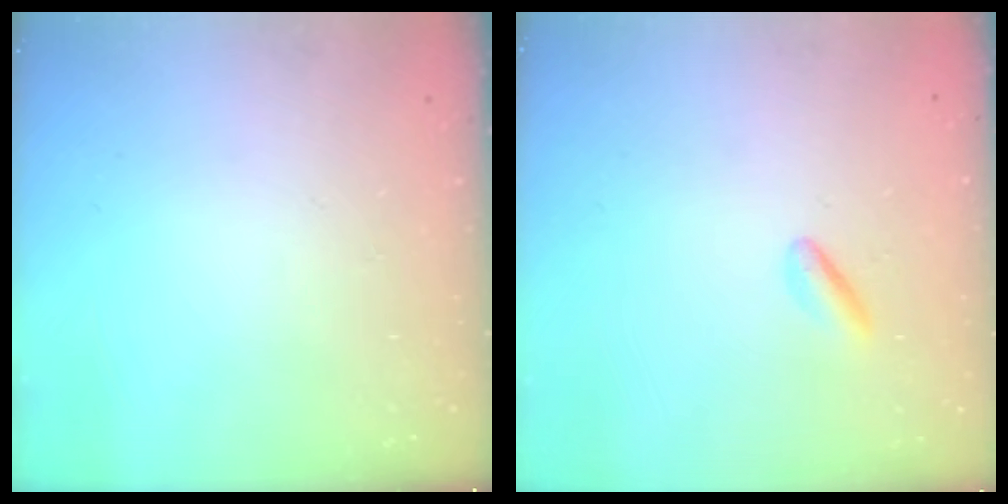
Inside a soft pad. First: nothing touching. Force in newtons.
{"total": 0.8, "press": 0.5, "slide": 0.6}